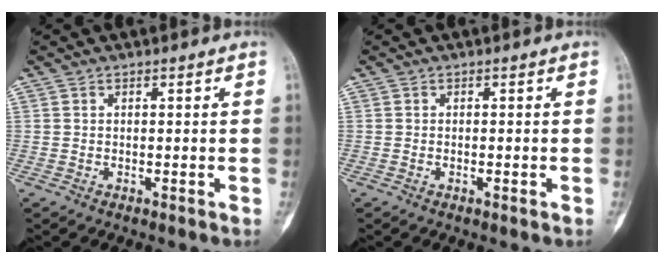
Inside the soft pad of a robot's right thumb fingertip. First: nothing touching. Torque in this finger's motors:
{"motor_torque": [-0.48, -0.27, -0.30, -0.11, -0.04]}